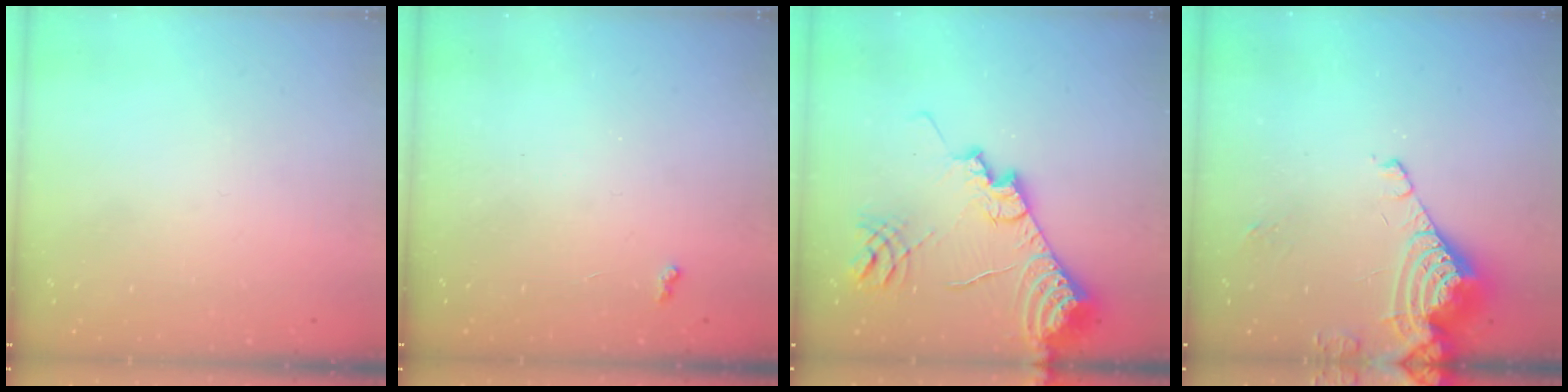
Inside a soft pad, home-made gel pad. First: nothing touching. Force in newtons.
{"total": 4.2, "press": 4.1, "slide": 0.5}
{"total": 18.3, "press": 18.1, "slide": 2.2}
{"total": 11.6, "press": 11.5, "slide": 1.3}